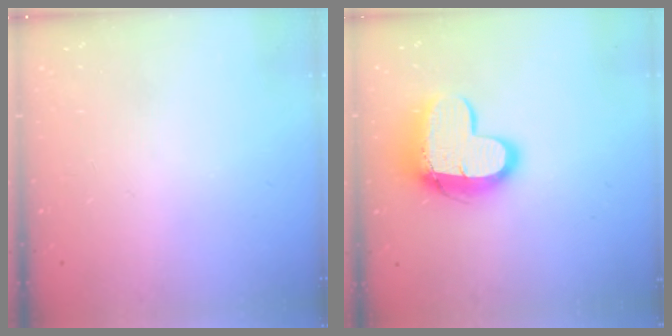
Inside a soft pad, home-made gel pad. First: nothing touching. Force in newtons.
{"total": 13.7, "press": 13.6, "slide": 1.3}